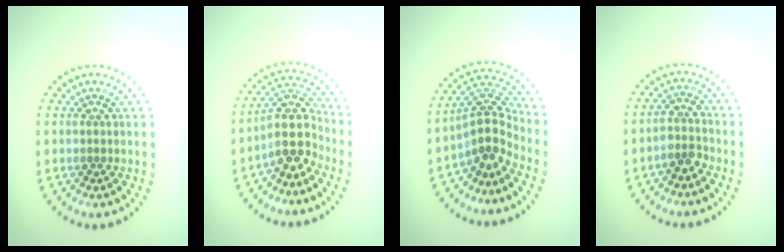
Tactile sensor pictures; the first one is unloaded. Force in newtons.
{"total": 4.4, "press": 3.6, "slide": 2.5}
{"total": 3.9, "press": 2.7, "slide": 2.8}
{"total": 2.2, "press": 1.8, "slide": 1.2}